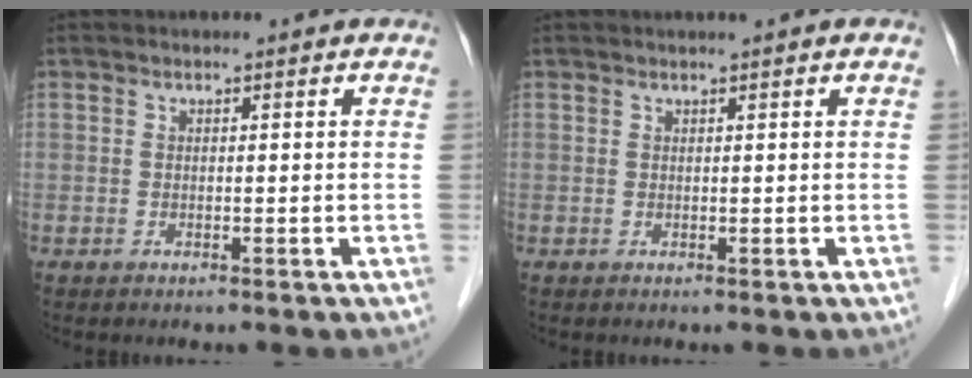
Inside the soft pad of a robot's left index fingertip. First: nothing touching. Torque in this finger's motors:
{"motor_torque": [0.33, -0.47, 0.35, 0.04]}